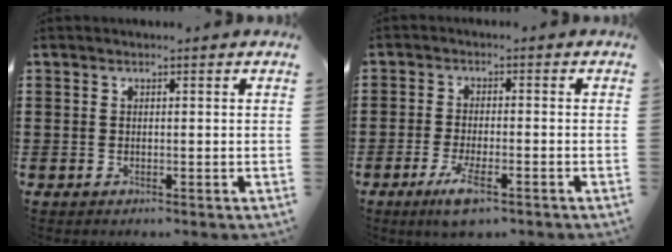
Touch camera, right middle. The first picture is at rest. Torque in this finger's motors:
{"motor_torque": [1.33, 0.08, 0.57, 0.16]}